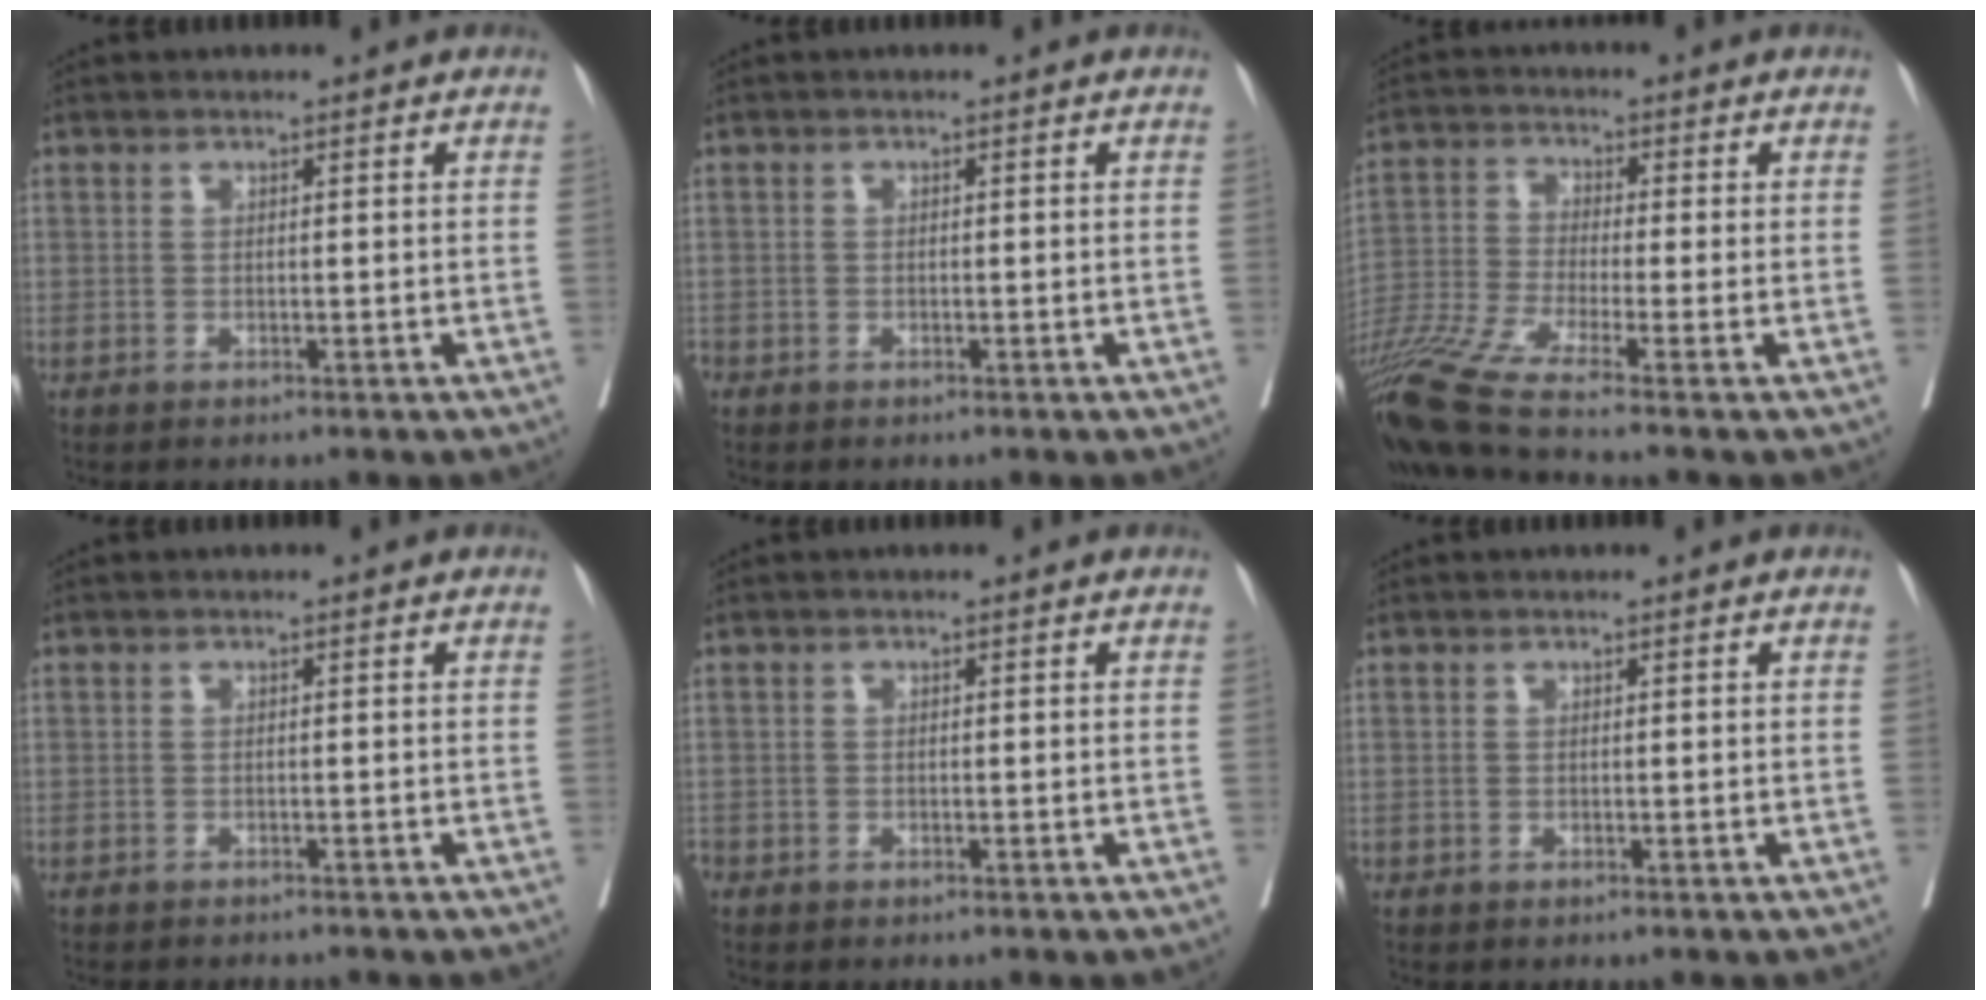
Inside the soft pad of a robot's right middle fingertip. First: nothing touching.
{"total": 1.0, "force": [-0.6, 0.8, 0.3], "torque": [-0.013, 0.000, -0.013]}
{"total": 12.6, "force": [-10.0, -2.3, 7.3], "torque": [-0.149, -0.029, -0.183]}
{"total": 4.4, "force": [-4.0, 1.2, 1.5], "torque": [-0.020, -0.004, -0.052]}
{"total": 1.4, "force": [-0.9, 1.1, 0.4], "torque": [-0.016, -0.001, -0.019]}
{"total": 0.0}